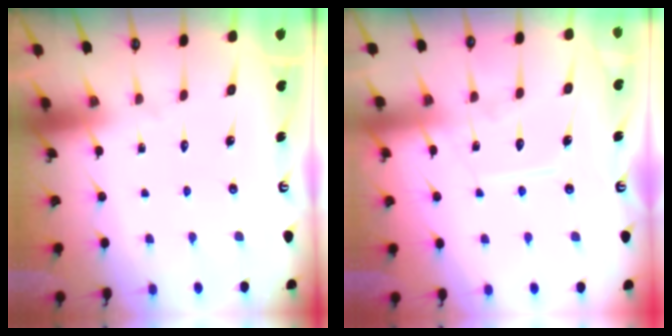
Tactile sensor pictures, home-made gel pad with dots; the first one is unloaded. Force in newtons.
{"total": 8.4, "press": 8.4, "slide": 0.7}